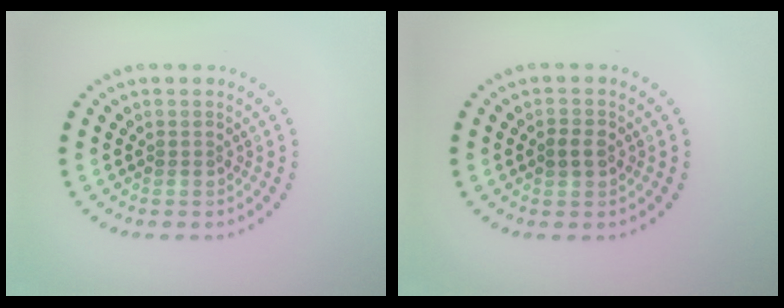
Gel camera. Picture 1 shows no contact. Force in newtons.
{"total": 1.6, "press": 1.6, "slide": 0.1}